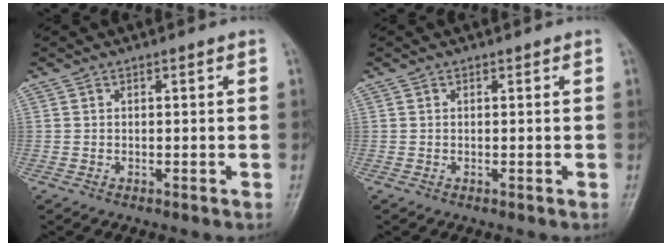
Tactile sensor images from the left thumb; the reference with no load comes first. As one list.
[{"total": 0.0}]